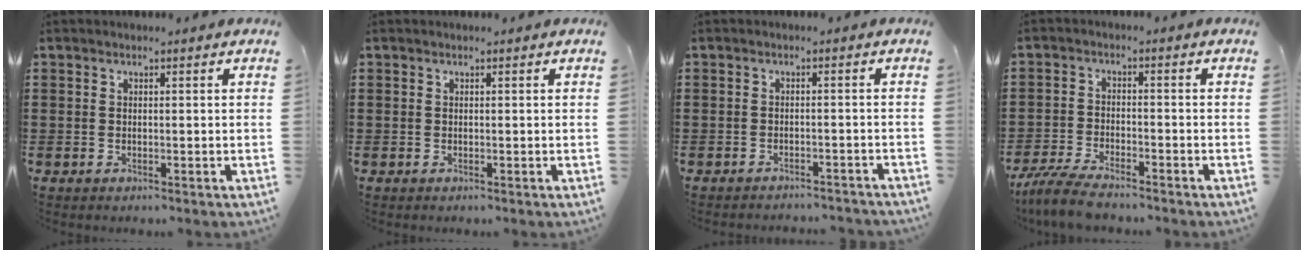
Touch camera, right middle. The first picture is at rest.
{"total": 0.0}
{"total": 1.8, "force": [-1.8, -0.1, 0.0], "torque": [-0.004, 0.003, -0.038]}
{"total": 5.1, "force": [-4.6, 0.7, 2.3], "torque": [-0.064, -0.009, -0.095]}